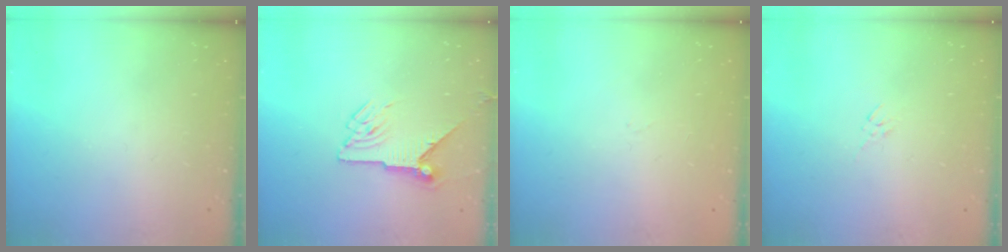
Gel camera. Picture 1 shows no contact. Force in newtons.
{"total": 9.5, "press": 9.5, "slide": 0.5}
{"total": 0.9, "press": 0.9, "slide": 0.2}
{"total": 2.7, "press": 2.5, "slide": 0.9}